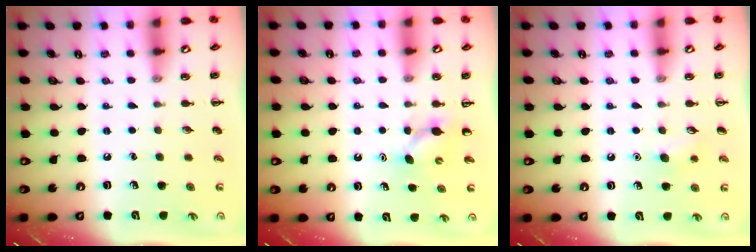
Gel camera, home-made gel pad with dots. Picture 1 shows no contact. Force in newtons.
{"total": 4.2, "press": 4.0, "slide": 1.3}
{"total": 6.7, "press": 6.4, "slide": 1.9}